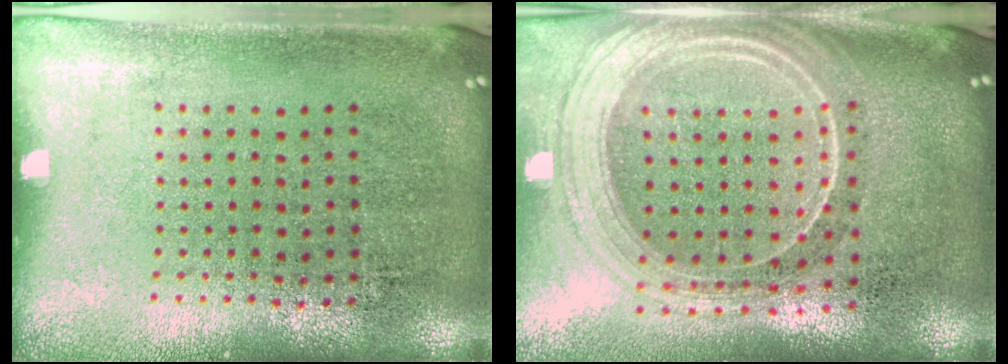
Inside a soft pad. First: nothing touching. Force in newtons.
{"total": 2.3, "press": 2.0, "slide": 1.1}